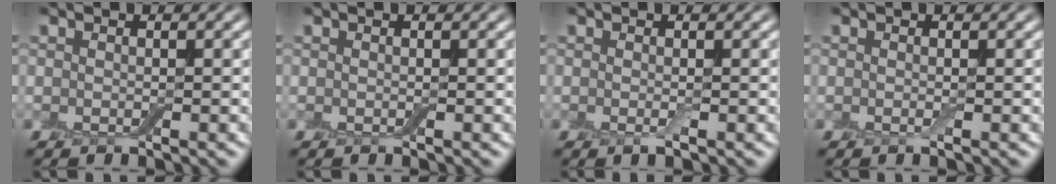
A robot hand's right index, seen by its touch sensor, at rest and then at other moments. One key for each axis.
{"total": 0.0}
{"total": 0.7, "fx": -0.1, "fy": 0.0, "fz": 0.7, "tx": -0.014, "ty": -0.005, "tz": -0.003}
{"total": 0.0}